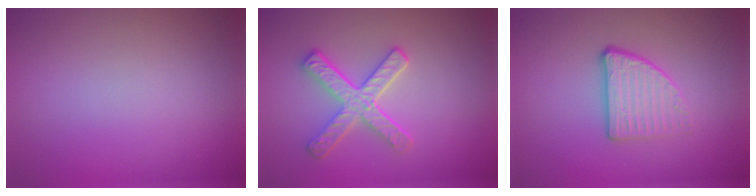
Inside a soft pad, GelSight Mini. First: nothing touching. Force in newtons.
{"total": 3.7, "press": 3.2, "slide": 1.8}
{"total": 2.9, "press": 2.5, "slide": 1.4}